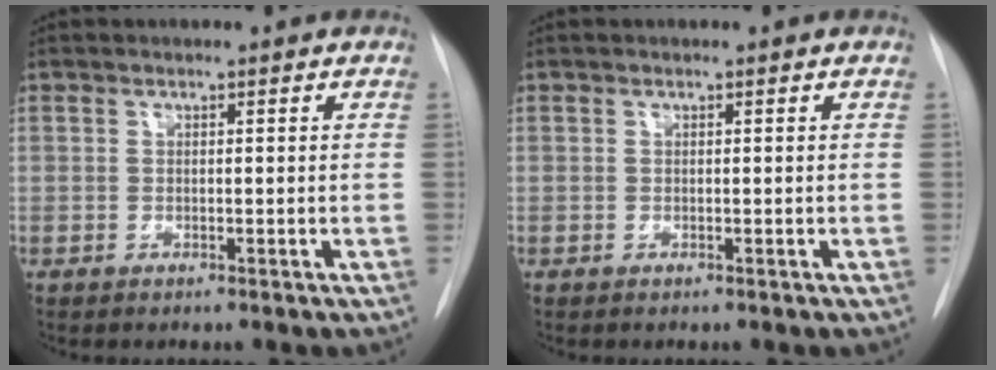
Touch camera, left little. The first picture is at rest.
{"total": 0.0}